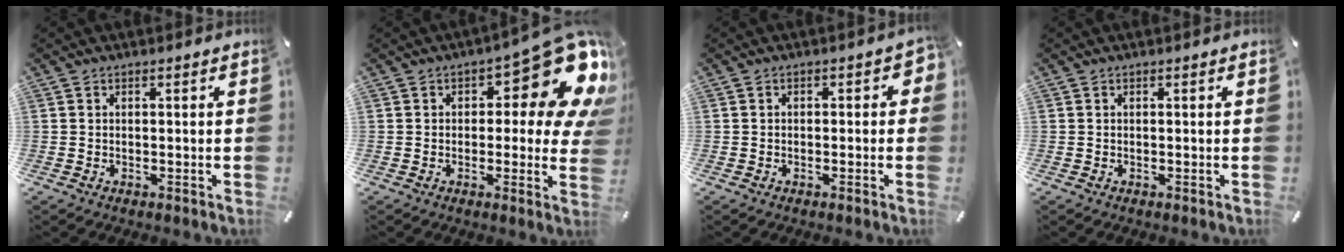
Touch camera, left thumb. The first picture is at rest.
{"total": 17.3, "force": [7.7, 6.9, 13.9], "torque": [-0.162, -0.064, 0.121]}
{"total": 2.0, "force": [-0.7, 1.3, 1.4], "torque": [-0.017, 0.005, -0.017]}
{"total": 0.0}